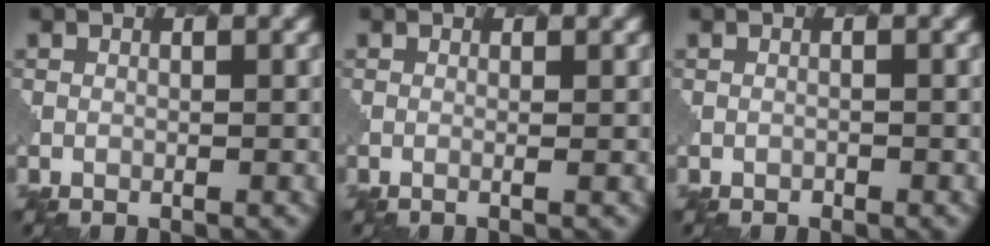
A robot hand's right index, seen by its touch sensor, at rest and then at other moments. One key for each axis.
{"total": 1.2, "fx": 0.3, "fy": 0.5, "fz": 1.0, "tx": -0.009, "ty": 0.000, "tz": -0.012}
{"total": 0.6, "fx": -0.1, "fy": -0.1, "fz": -0.6, "tx": 0.005, "ty": 0.001, "tz": -0.006}